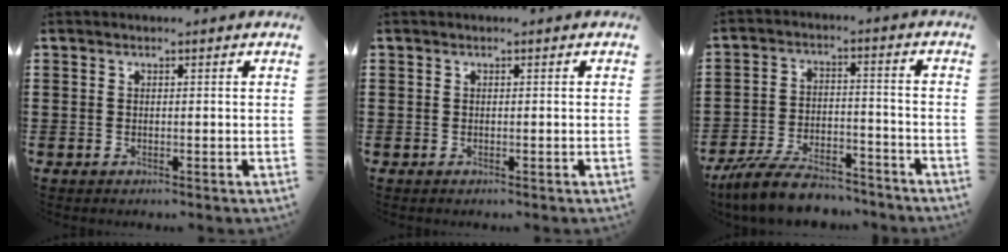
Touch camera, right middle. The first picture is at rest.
{"total": 0.0}
{"total": 8.7, "force": [-7.8, 2.0, 3.4], "torque": [-0.068, 0.017, -0.150]}